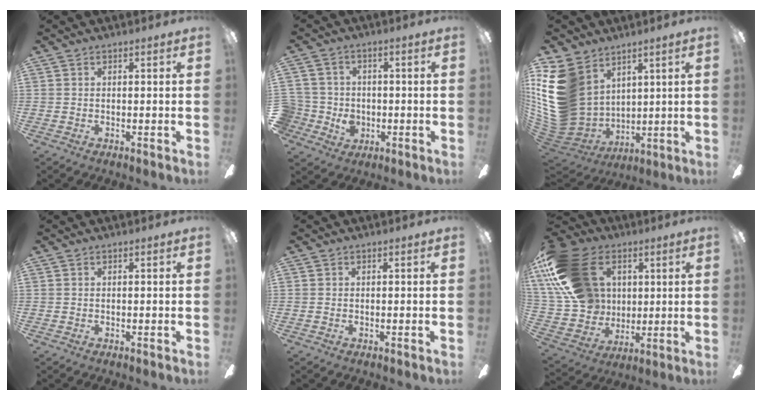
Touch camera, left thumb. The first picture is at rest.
{"total": 6.7, "force": [-0.8, 6.5, 1.5], "torque": [-0.056, 0.003, -0.007]}
{"total": 19.8, "force": [6.1, 14.8, 11.6], "torque": [-0.291, -0.045, 0.118]}
{"total": 0.0}
{"total": 0.0}
{"total": 23.1, "force": [7.9, 17.1, 13.4], "torque": [-0.283, -0.011, 0.151]}